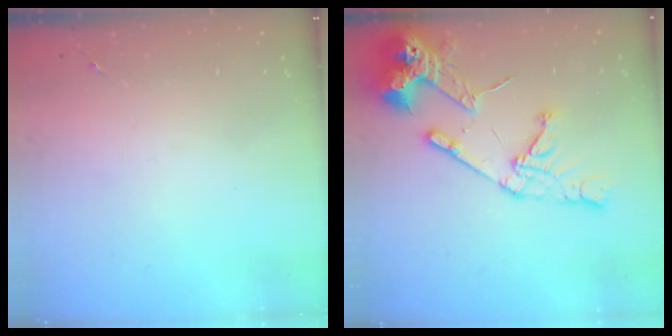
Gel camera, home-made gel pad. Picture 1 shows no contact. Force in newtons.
{"total": 17.1, "press": 17.0, "slide": 2.1}